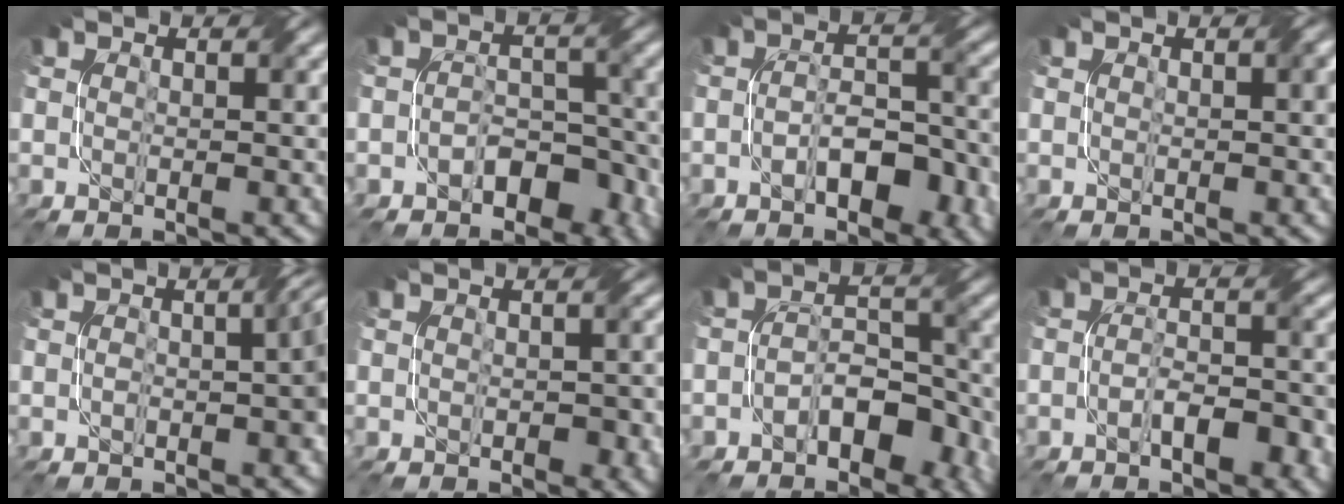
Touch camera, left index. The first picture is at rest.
{"total": 4.4, "force": [-2.4, 2.8, 2.5], "torque": [-0.026, 0.000, -0.037]}
{"total": 5.1, "force": [-2.2, 2.3, 4.0], "torque": [-0.065, 0.009, -0.035]}
{"total": 0.8, "force": [0.2, 0.0, 0.8], "torque": [-0.011, 0.005, 0.003]}
{"total": 3.1, "force": [-0.4, 0.7, 3.0], "torque": [-0.045, 0.009, -0.008]}
{"total": 1.8, "force": [-0.3, 0.9, 1.5], "torque": [-0.022, -0.003, -0.003]}
{"total": 4.7, "force": [-2.3, 2.7, 3.2], "torque": [-0.044, 0.006, -0.036]}
{"total": 3.8, "force": [-1.7, 1.2, 3.2], "torque": [-0.055, 0.004, -0.028]}